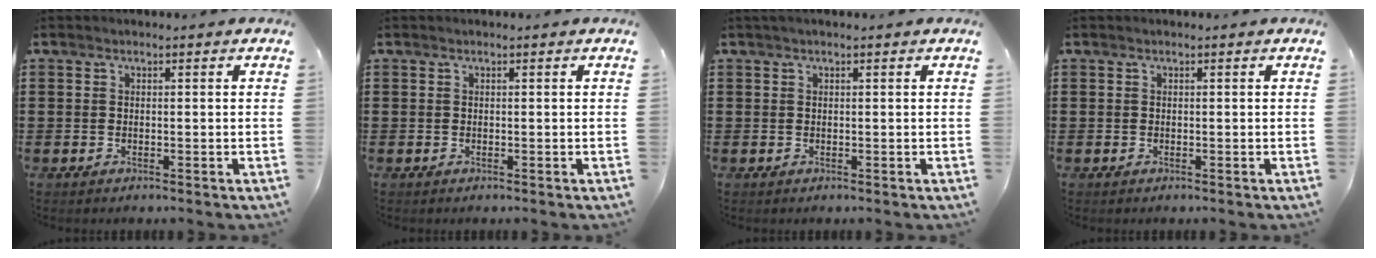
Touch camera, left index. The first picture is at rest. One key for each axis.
{"total": 0.0}
{"total": 0.5, "fx": 0.3, "fy": 0.0, "fz": 0.5, "tx": -0.008, "ty": 0.000, "tz": 0.006}
{"total": 0.0}